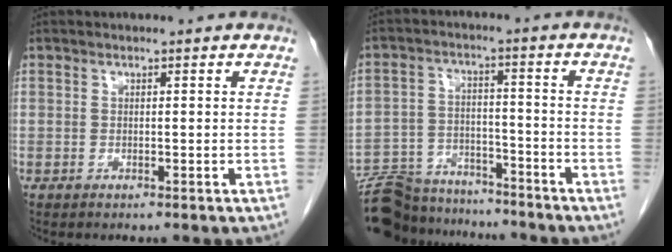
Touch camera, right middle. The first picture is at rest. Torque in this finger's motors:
{"motor_torque": [0.86, -0.70, 0.48, 0.08]}